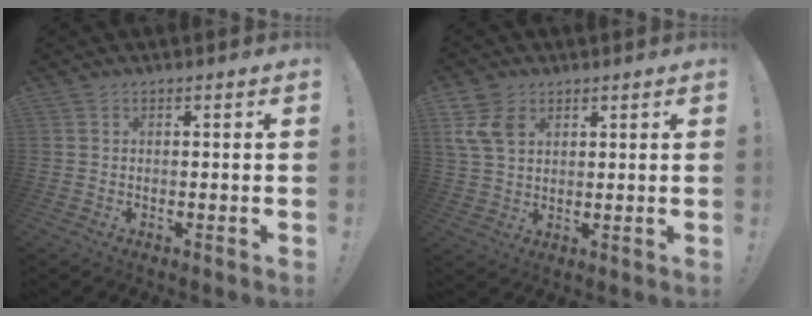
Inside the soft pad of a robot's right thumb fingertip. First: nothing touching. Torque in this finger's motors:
{"motor_torque": [0.00, 0.24, 0.15, 0.67, 0.25]}